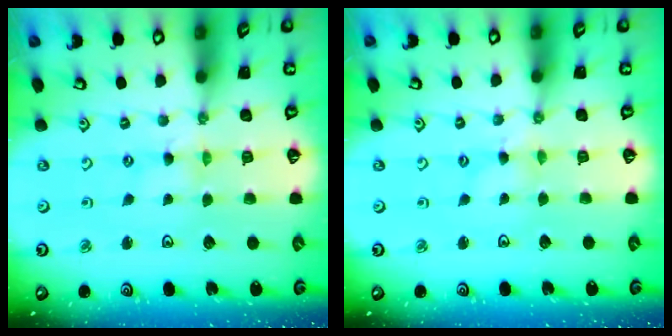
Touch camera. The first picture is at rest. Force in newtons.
{"total": 0.8, "press": 0.7, "slide": 0.3}